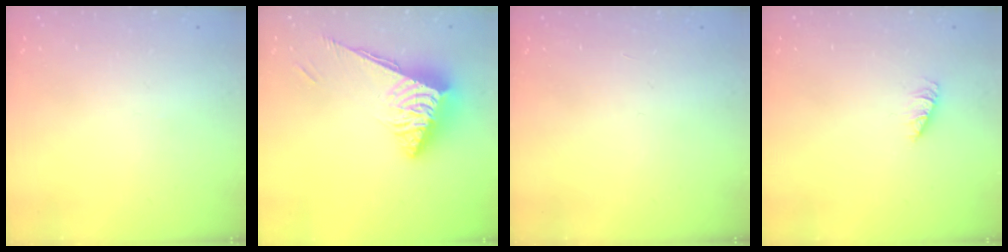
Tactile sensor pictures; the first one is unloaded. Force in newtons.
{"total": 8.0, "press": 8.0, "slide": 0.6}
{"total": 0.0}
{"total": 1.0, "press": 1.0, "slide": 0.1}